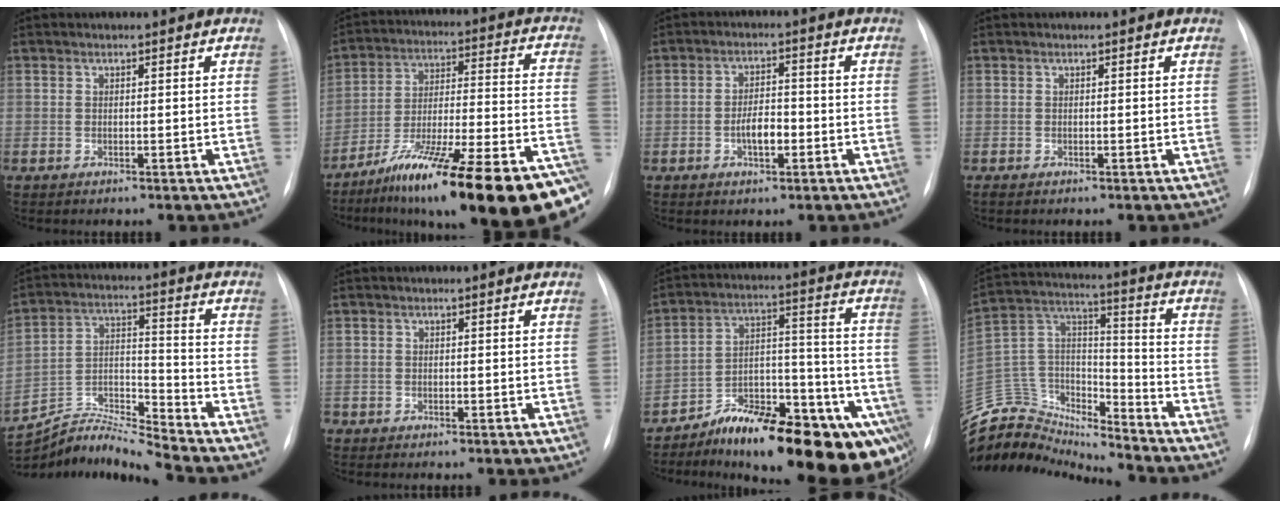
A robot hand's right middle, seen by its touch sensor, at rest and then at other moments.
{"total": 28.0, "force": [-19.8, 3.8, 19.4], "torque": [-0.216, 0.000, -0.308]}
{"total": 4.3, "force": [-1.4, 2.0, 3.6], "torque": [-0.065, 0.007, -0.025]}
{"total": 0.0}
{"total": 12.5, "force": [-12.3, -2.2, 1.3], "torque": [-0.034, 0.036, -0.233]}
{"total": 1.4, "force": [-1.3, 0.4, 0.5], "torque": [-0.007, -0.001, -0.017]}
{"total": 23.1, "force": [-16.4, 6.7, 14.7], "torque": [-0.131, 0.046, -0.240]}
{"total": 17.8, "force": [-17.4, 3.4, 1.5], "torque": [-0.029, 0.071, -0.304]}